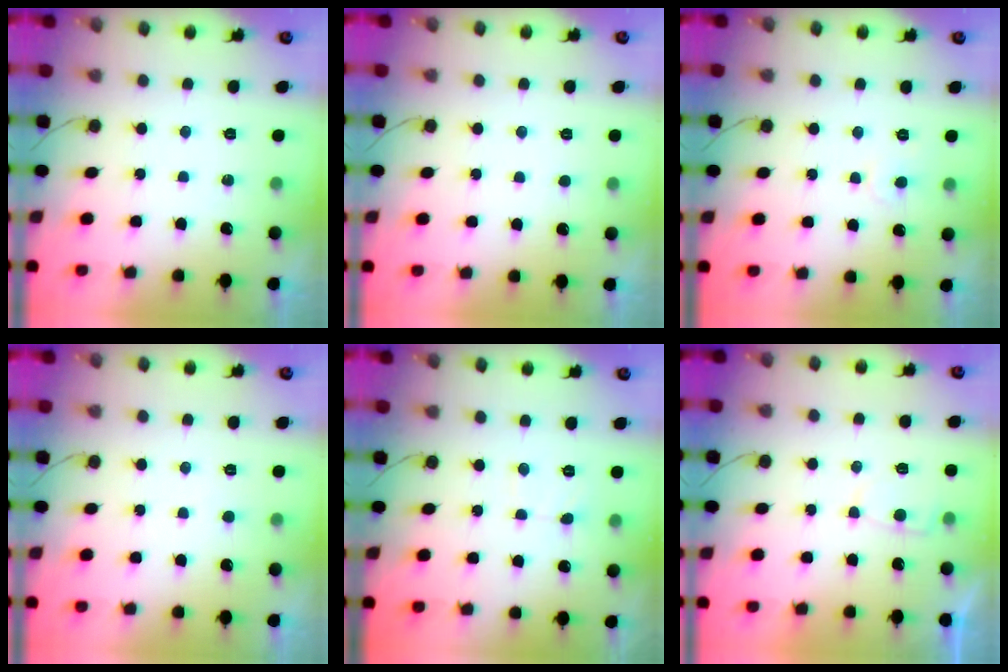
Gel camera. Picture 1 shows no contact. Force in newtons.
{"total": 0.7, "press": 0.7, "slide": 0.1}
{"total": 3.3, "press": 3.3, "slide": 0.3}
{"total": 3.8, "press": 3.8, "slide": 0.4}
{"total": 2.4, "press": 2.4, "slide": 0.2}
{"total": 3.7, "press": 3.6, "slide": 0.5}